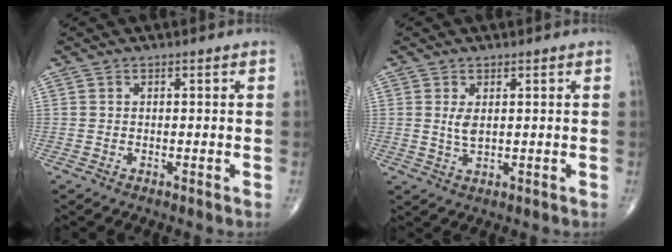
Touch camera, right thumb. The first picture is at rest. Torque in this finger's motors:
{"motor_torque": [0.19, 0.05, 0.00, -0.46, 0.00]}